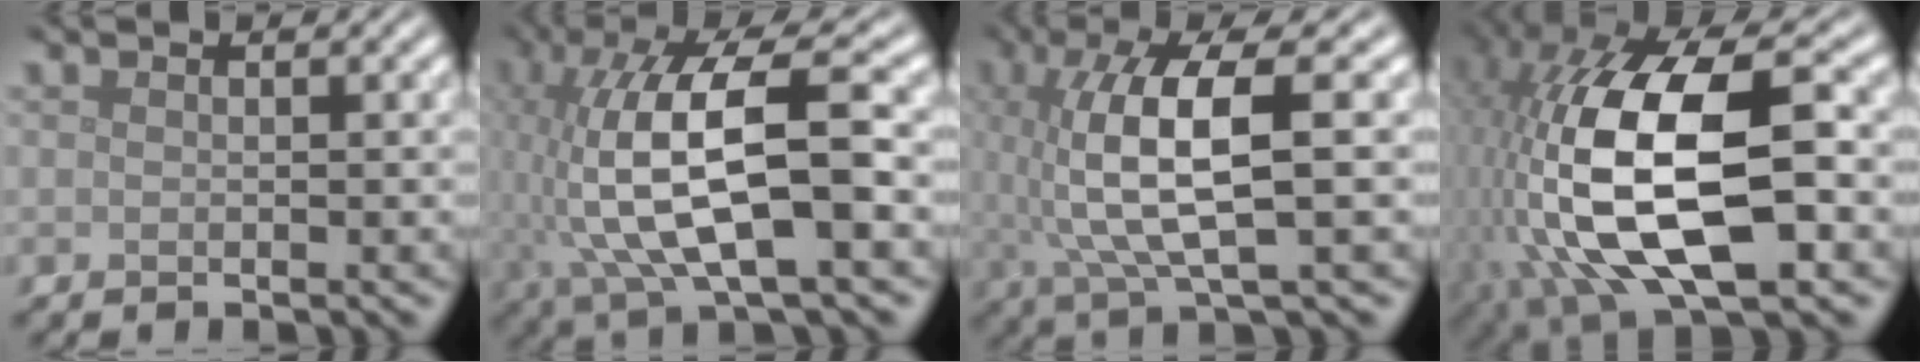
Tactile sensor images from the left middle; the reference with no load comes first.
{"total": 12.1, "force": [-1.3, 4.1, 11.4], "torque": [-0.227, 0.009, -0.027]}
{"total": 8.2, "force": [0.5, 2.3, 7.8], "torque": [-0.159, 0.005, 0.014]}
{"total": 16.6, "force": [-0.9, 8.7, 14.1], "torque": [-0.294, -0.014, -0.012]}